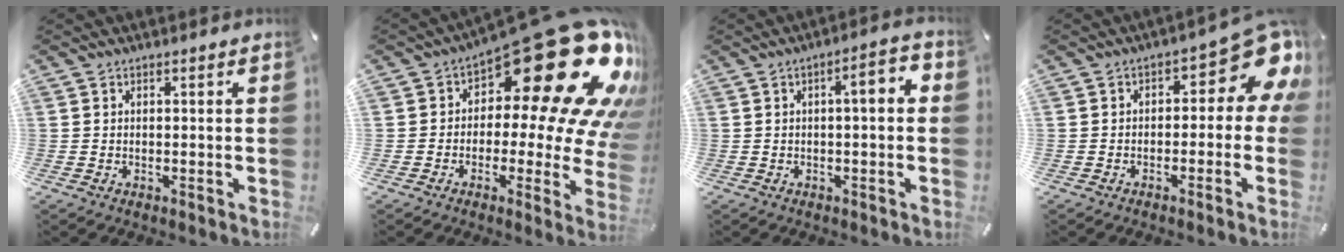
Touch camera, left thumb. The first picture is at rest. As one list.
[{"total": 29.8, "force": [12.4, 12.5, 24.0], "torque": [-0.302, -0.110, 0.224]}, {"total": 5.4, "force": [0.2, 1.6, 5.2], "torque": [-0.075, 0.004, -0.007]}, {"total": 11.4, "force": [3.8, 5.6, 9.1], "torque": [-0.108, -0.037, 0.063]}]